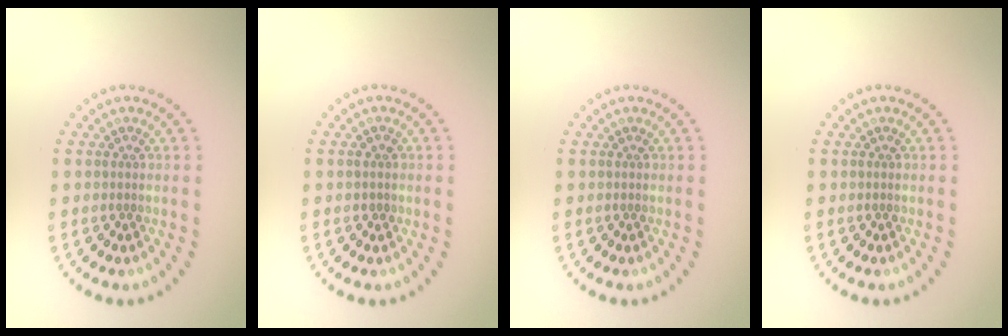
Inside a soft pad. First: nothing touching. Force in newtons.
{"total": 0.8, "press": 0.8, "slide": 0.2}
{"total": 0.0}
{"total": 0.0}